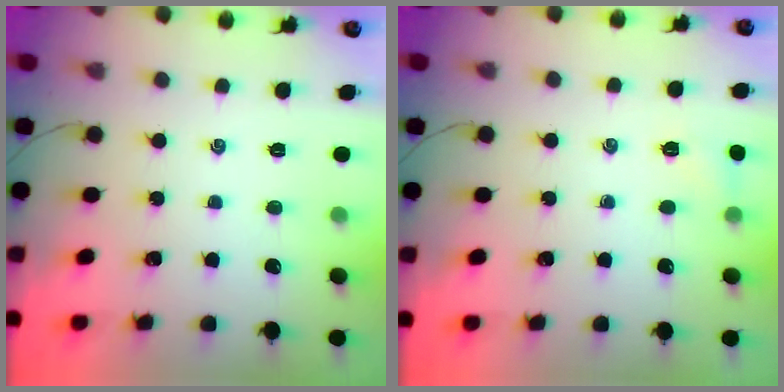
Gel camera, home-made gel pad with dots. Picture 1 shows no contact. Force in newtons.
{"total": 5.5, "press": 5.3, "slide": 1.5}